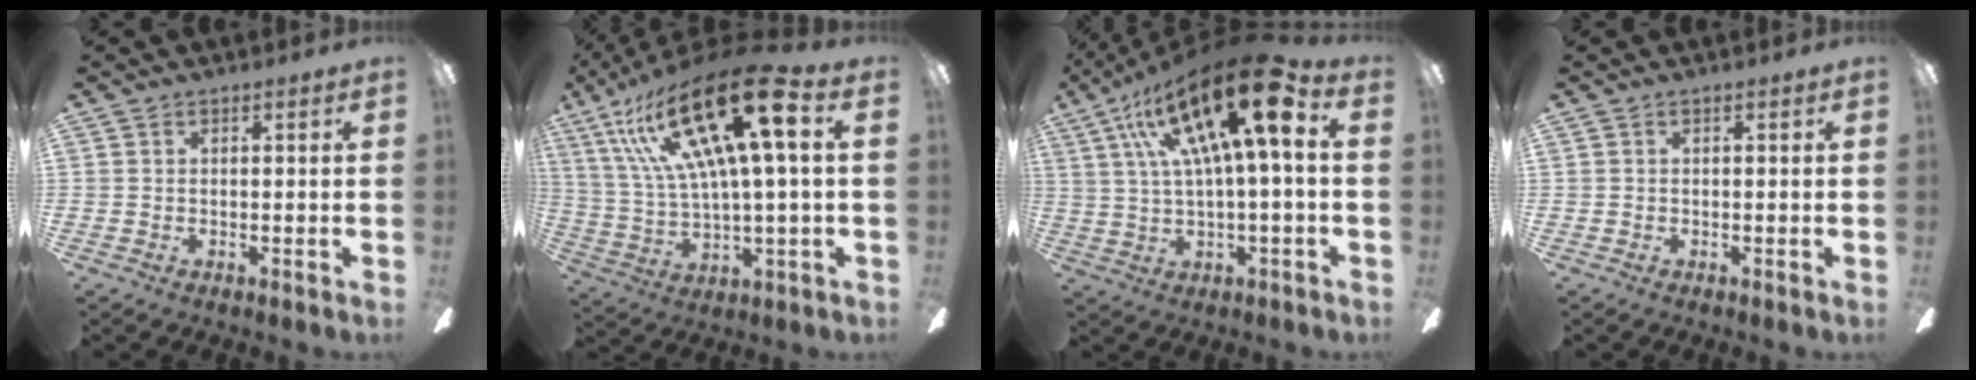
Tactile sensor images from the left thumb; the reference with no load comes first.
{"total": 26.2, "force": [10.8, 7.7, 22.5], "torque": [-0.440, -0.045, 0.167]}
{"total": 22.5, "force": [8.5, 6.2, 19.9], "torque": [-0.357, -0.032, 0.131]}
{"total": 0.0}